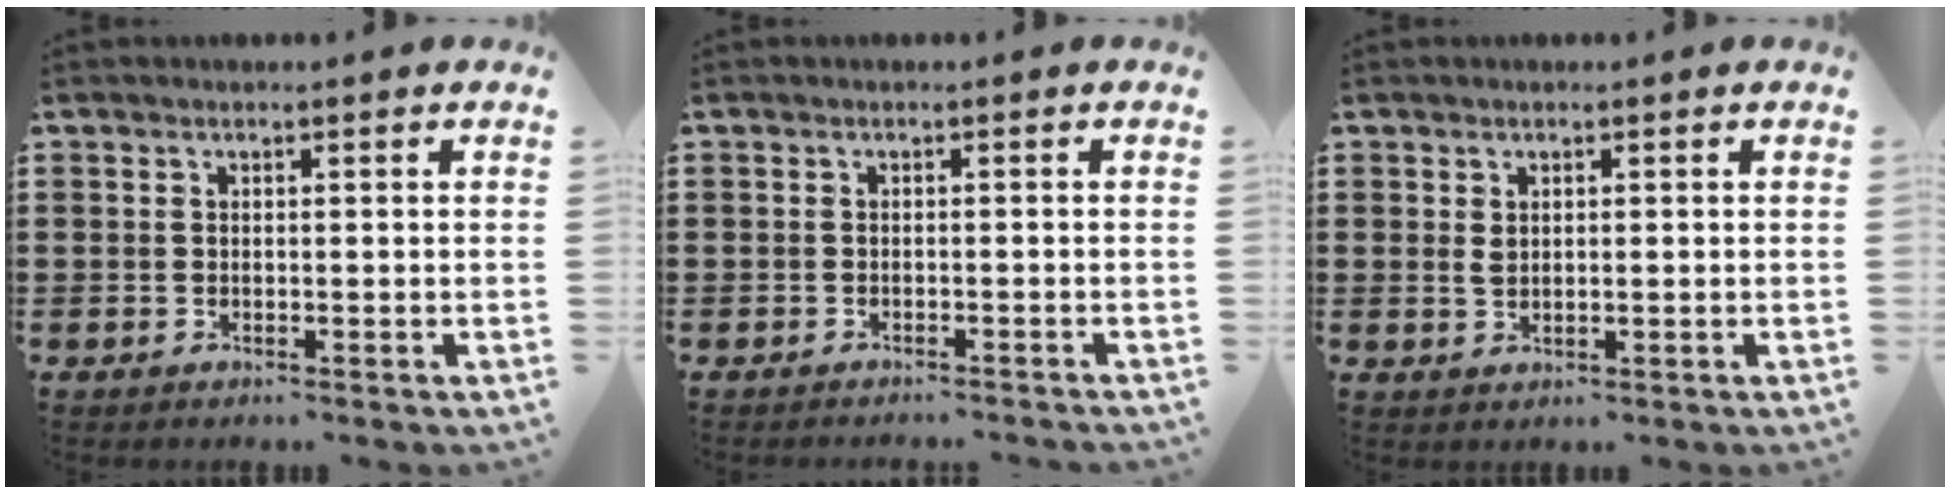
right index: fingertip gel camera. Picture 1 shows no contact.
{"total": 0.8, "force": [-0.8, -0.1, 0.1], "torque": [-0.005, 0.001, -0.016]}
{"total": 1.3, "force": [0.4, 0.7, 1.1], "torque": [-0.023, 0.004, 0.005]}